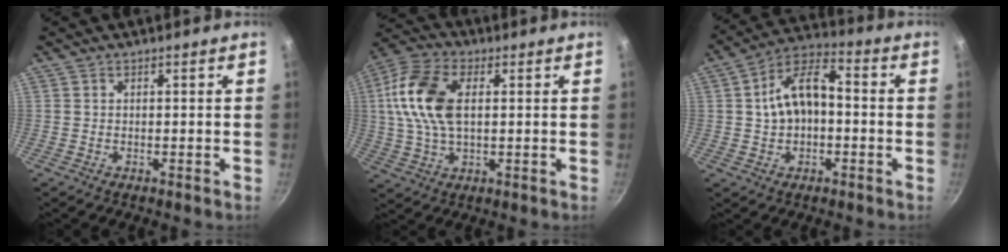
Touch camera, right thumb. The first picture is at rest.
{"total": 13.7, "force": [1.9, 7.9, 11.0], "torque": [-0.211, 0.017, 0.023]}
{"total": 11.7, "force": [0.0, 7.3, 9.1], "torque": [-0.141, 0.043, -0.009]}